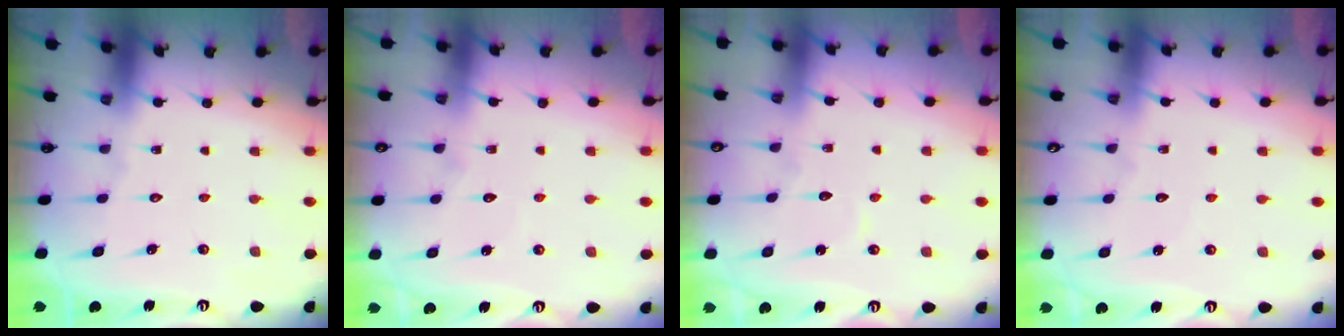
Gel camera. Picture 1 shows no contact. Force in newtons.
{"total": 3.4, "press": 3.3, "slide": 0.4}
{"total": 3.8, "press": 3.8, "slide": 0.2}
{"total": 2.1, "press": 2.1, "slide": 0.1}